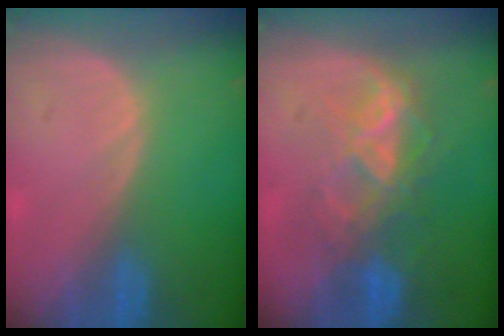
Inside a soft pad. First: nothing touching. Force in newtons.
{"total": 6.9, "press": 6.7, "slide": 1.7}